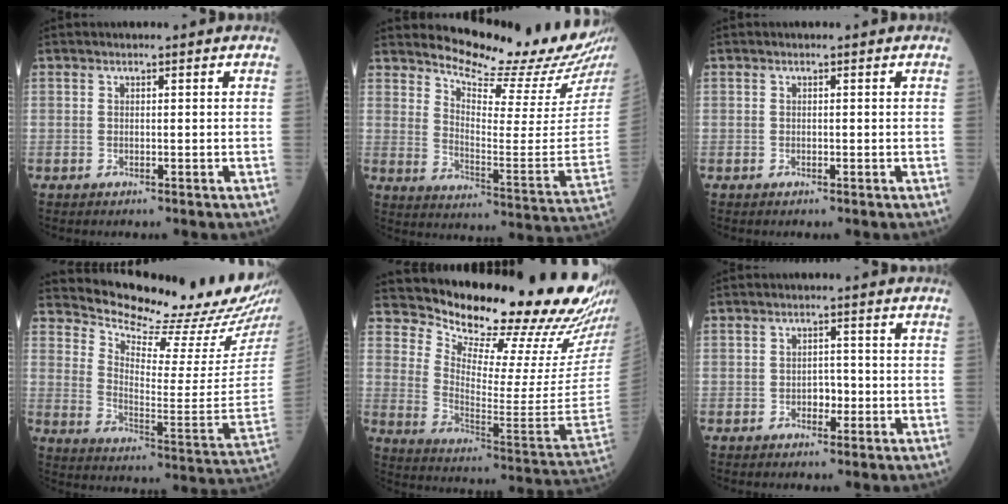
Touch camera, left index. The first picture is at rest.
{"total": 16.7, "force": [15.5, 0.0, 6.2], "torque": [-0.105, -0.103, 0.207]}
{"total": 0.0}
{"total": 19.7, "force": [18.6, 0.9, 6.4], "torque": [-0.117, -0.111, 0.244]}
{"total": 25.3, "force": [23.0, 1.3, 10.6], "torque": [-0.181, -0.134, 0.304]}
{"total": 2.3, "force": [-0.9, 1.5, 1.6], "torque": [-0.019, 0.005, -0.014]}